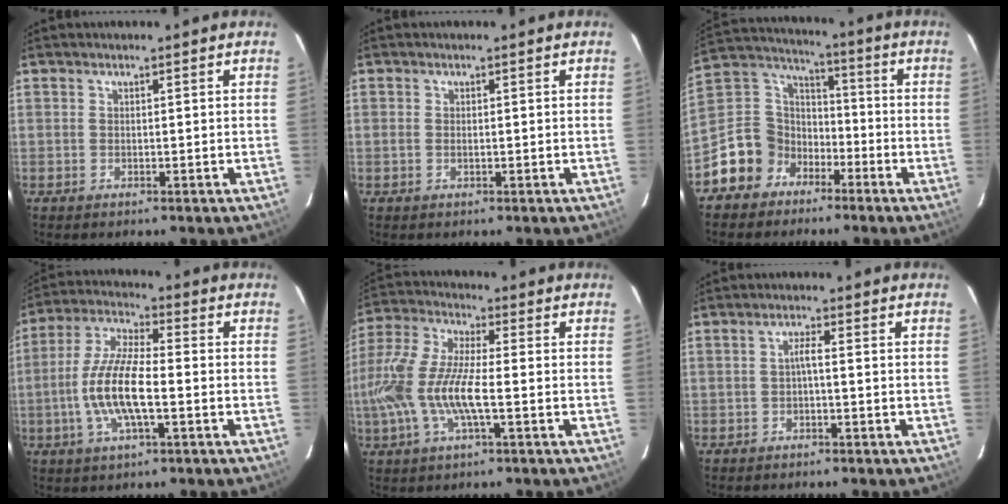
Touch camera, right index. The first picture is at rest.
{"total": 0.9, "force": [-0.1, 0.5, 0.8], "torque": [-0.015, -0.001, -0.003]}
{"total": 11.5, "force": [-6.8, 9.1, 2.2], "torque": [-0.066, 0.048, -0.126]}
{"total": 12.3, "force": [-2.9, 3.3, 11.5], "torque": [-0.240, -0.001, -0.059]}
{"total": 15.2, "force": [-3.1, 3.9, 14.4], "torque": [-0.301, -0.004, -0.064]}
{"total": 1.7, "force": [-0.6, 0.1, 1.5], "torque": [-0.031, 0.006, -0.010]}